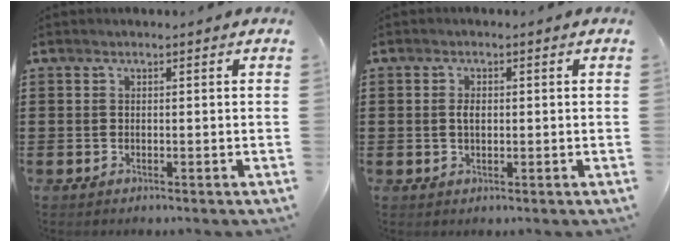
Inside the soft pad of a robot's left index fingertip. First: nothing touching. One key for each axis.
{"total": 1.8, "fx": 0.1, "fy": 0.9, "fz": 1.6, "tx": -0.033, "ty": 0.004, "tz": 0.000}